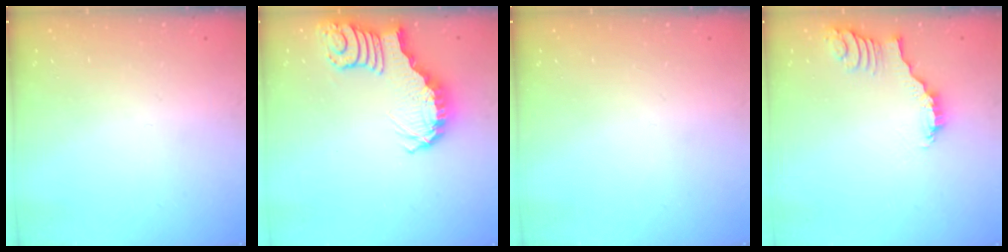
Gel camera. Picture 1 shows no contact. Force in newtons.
{"total": 3.3, "press": 3.3, "slide": 0.7}
{"total": 0.0}
{"total": 2.2, "press": 2.1, "slide": 0.4}